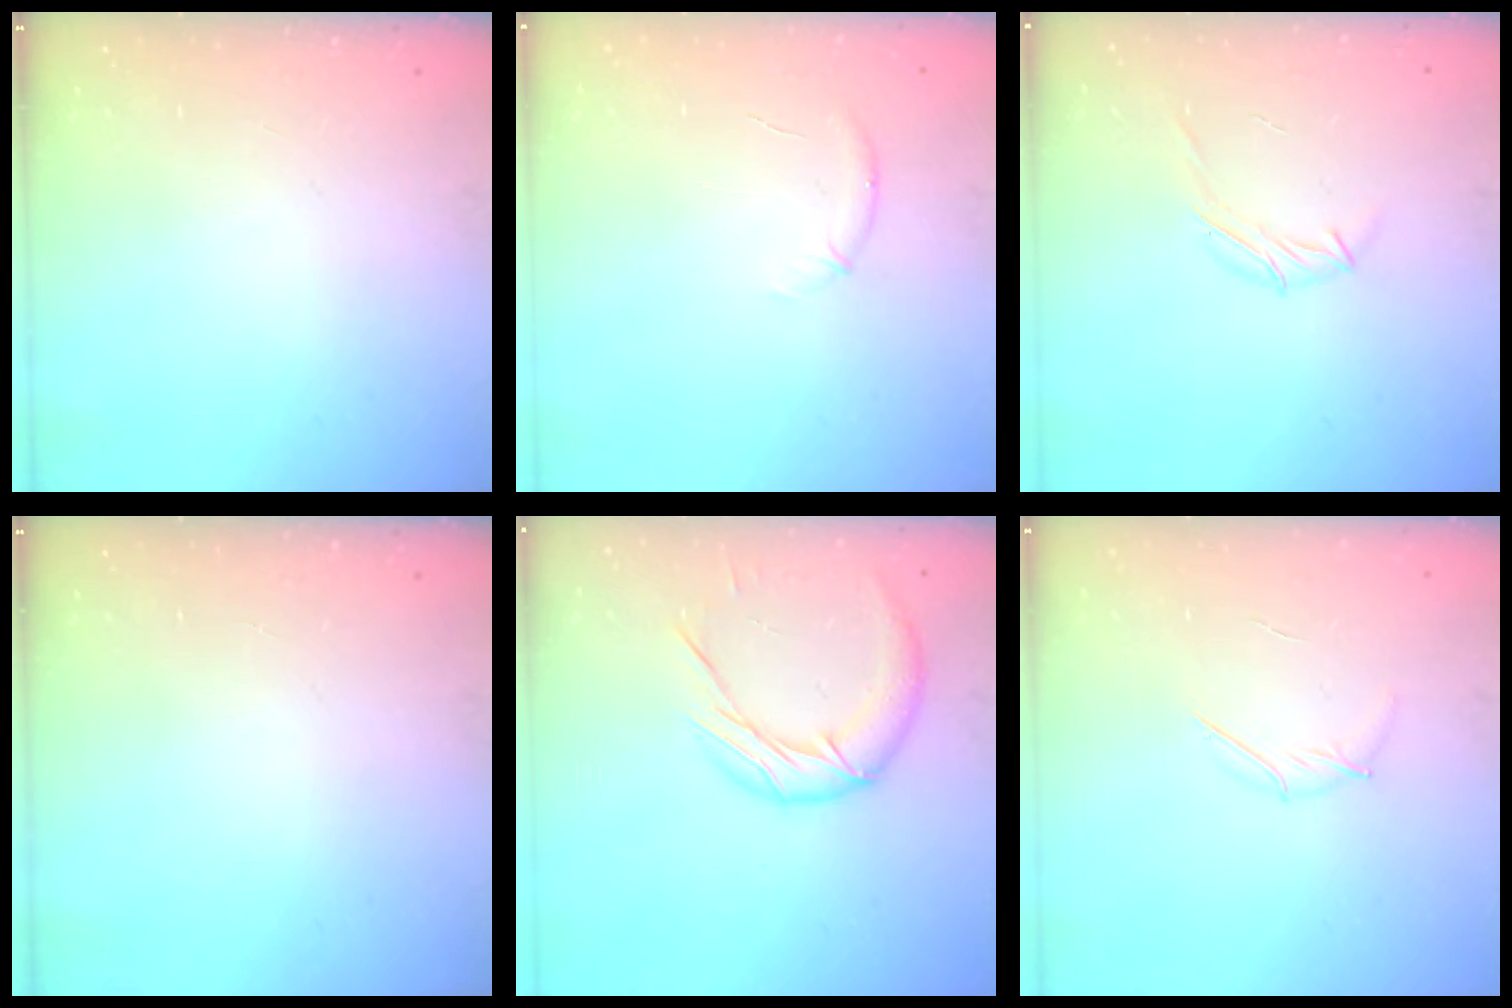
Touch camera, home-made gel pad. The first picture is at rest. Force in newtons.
{"total": 5.8, "press": 5.4, "slide": 2.2}
{"total": 6.4, "press": 6.3, "slide": 1.4}
{"total": 0.0}
{"total": 13.1, "press": 13.0, "slide": 1.0}
{"total": 4.1, "press": 4.0, "slide": 1.0}